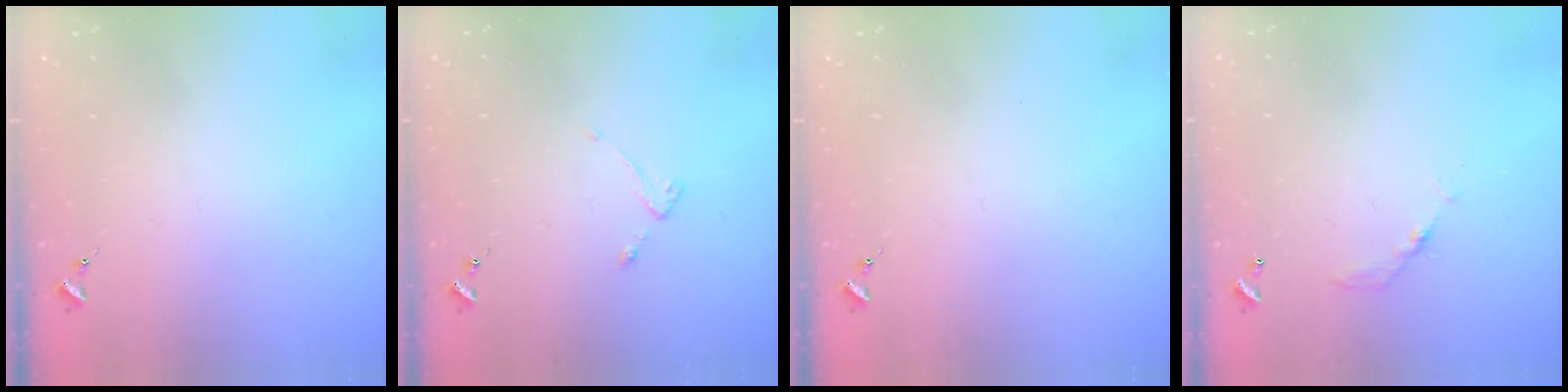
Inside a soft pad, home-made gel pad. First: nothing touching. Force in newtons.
{"total": 2.6, "press": 2.6, "slide": 0.5}
{"total": 0.0}
{"total": 5.0, "press": 5.0, "slide": 0.3}